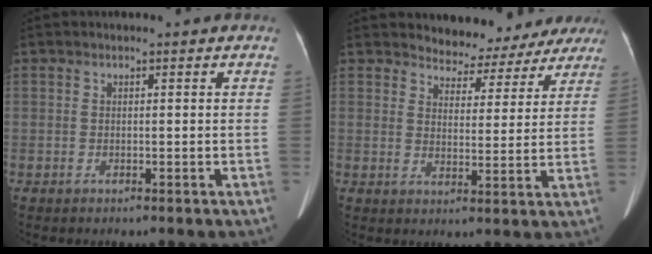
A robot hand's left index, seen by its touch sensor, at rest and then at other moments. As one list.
[{"total": 10.6, "force": [9.8, 3.9, 0.3], "torque": [0.018, -0.001, 0.101]}]